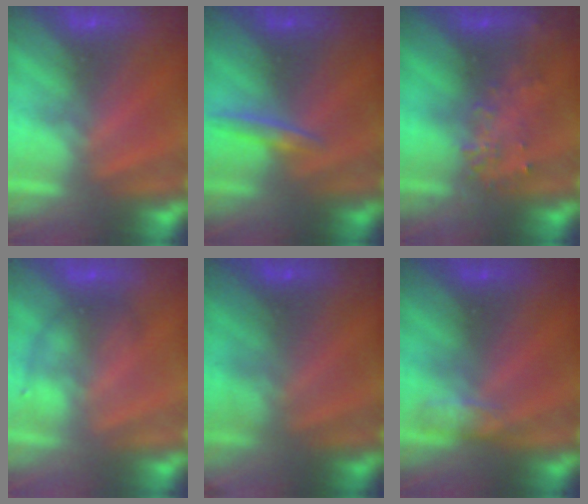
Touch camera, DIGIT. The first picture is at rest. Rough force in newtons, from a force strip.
{"total": 1.7}
{"total": 3.2}
{"total": 1.2}
{"total": 2.8}
{"total": 2.7}